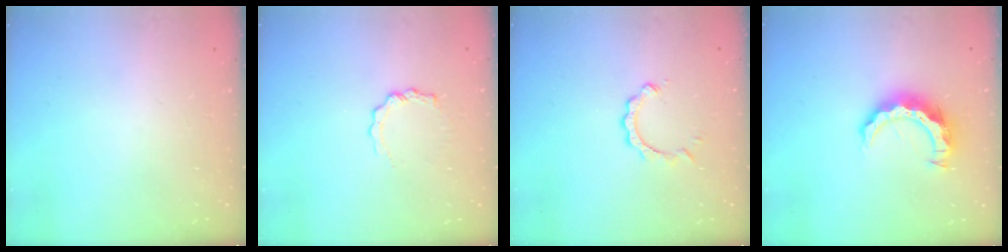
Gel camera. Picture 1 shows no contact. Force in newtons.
{"total": 4.9, "press": 4.9, "slide": 0.5}
{"total": 2.9, "press": 2.8, "slide": 0.3}
{"total": 10.4, "press": 10.4, "slide": 1.1}